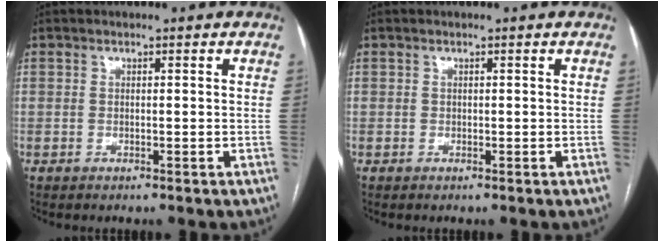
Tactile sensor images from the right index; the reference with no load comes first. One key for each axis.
{"total": 0.0}